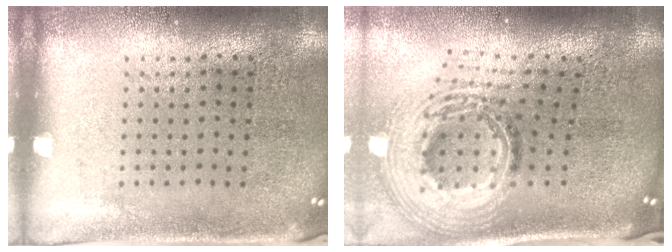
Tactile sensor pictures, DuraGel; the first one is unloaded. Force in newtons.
{"total": 2.8, "press": 1.9, "slide": 2.1}